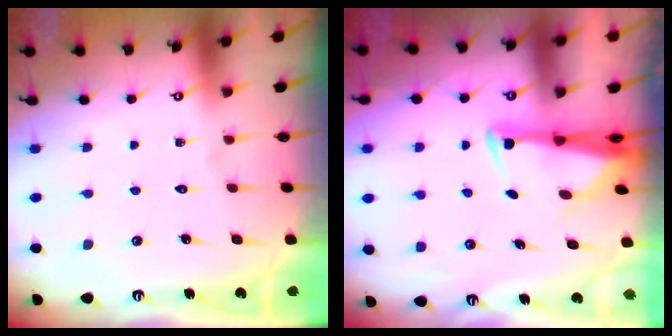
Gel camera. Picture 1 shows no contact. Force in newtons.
{"total": 2.9, "press": 2.7, "slide": 1.0}